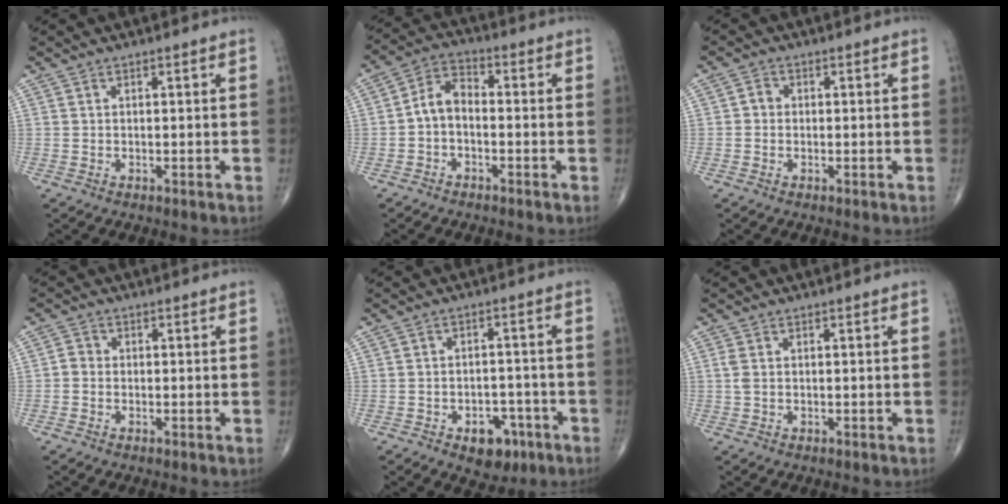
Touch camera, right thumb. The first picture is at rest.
{"total": 5.7, "force": [-1.2, 3.6, 4.2], "torque": [-0.069, 0.027, -0.037]}
{"total": 1.7, "force": [-0.2, 1.5, 0.8], "torque": [-0.002, 0.005, -0.007]}
{"total": 1.7, "force": [-0.4, 1.5, 0.8], "torque": [-0.005, 0.005, -0.014]}
{"total": 7.1, "force": [-3.7, 4.6, 4.0], "torque": [-0.025, 0.030, -0.047]}
{"total": 1.3, "force": [0.2, 0.7, 1.1], "torque": [-0.034, 0.006, 0.006]}